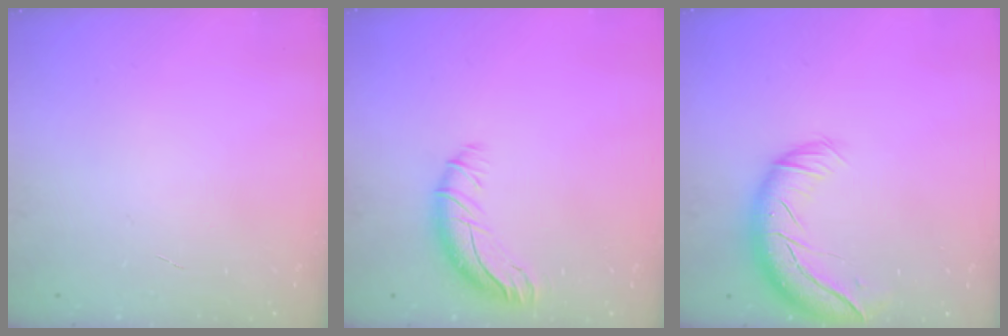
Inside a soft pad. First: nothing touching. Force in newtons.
{"total": 9.3, "press": 9.2, "slide": 1.4}
{"total": 14.0, "press": 13.5, "slide": 3.7}